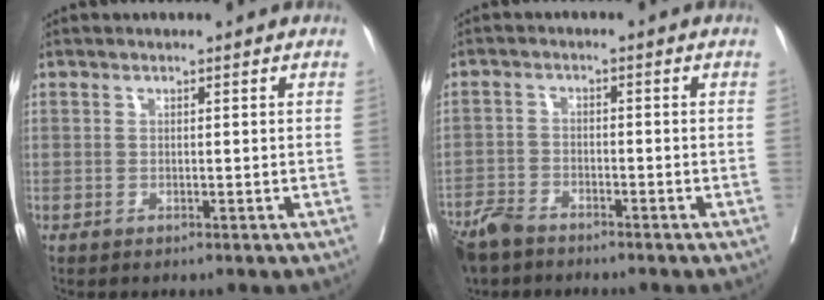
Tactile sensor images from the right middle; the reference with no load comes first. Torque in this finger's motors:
{"motor_torque": [1.09, -1.05, 0.33, 0.21]}